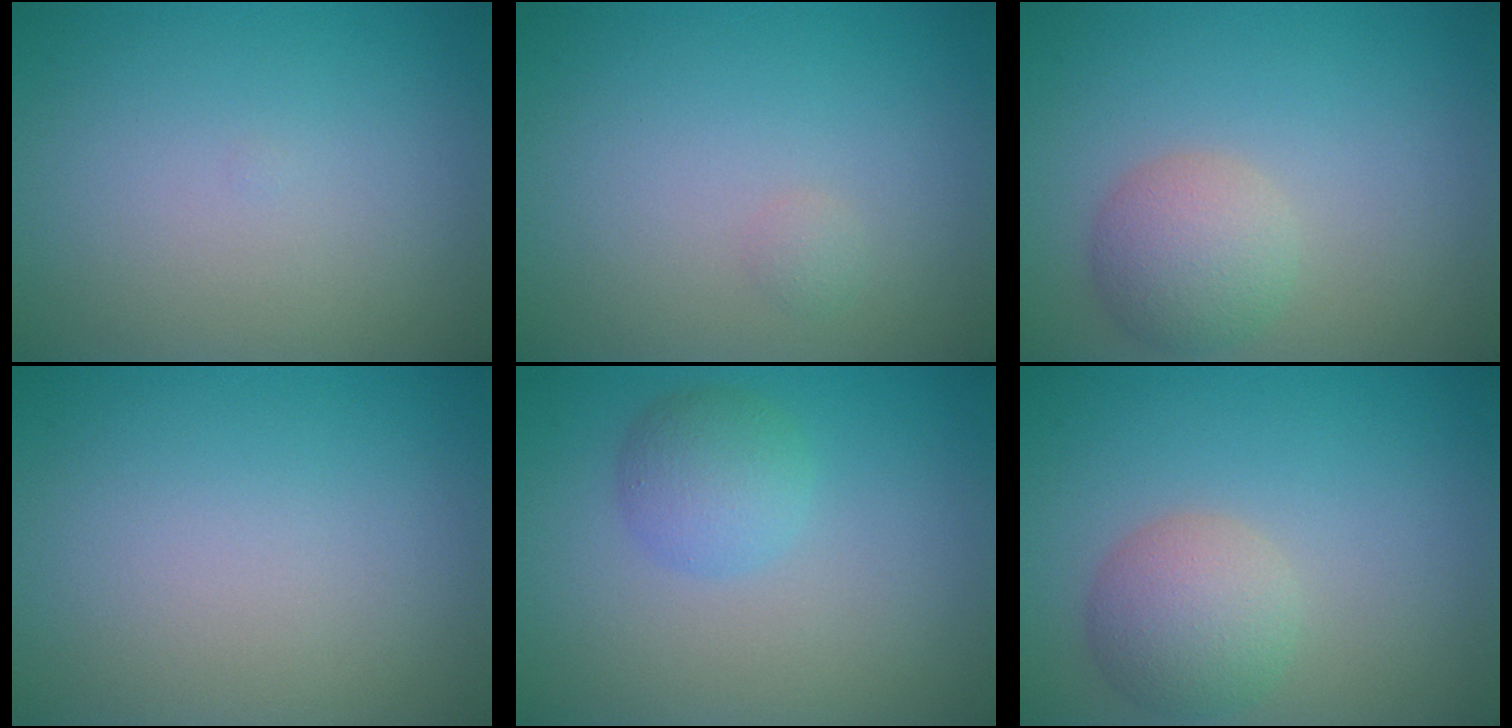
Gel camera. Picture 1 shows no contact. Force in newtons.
{"total": 0.6, "press": 0.6, "slide": 0.0}
{"total": 3.6, "press": 3.6, "slide": 0.2}
{"total": 0.0}
{"total": 2.7, "press": 2.7, "slide": 0.1}
{"total": 3.9, "press": 3.9, "slide": 0.2}